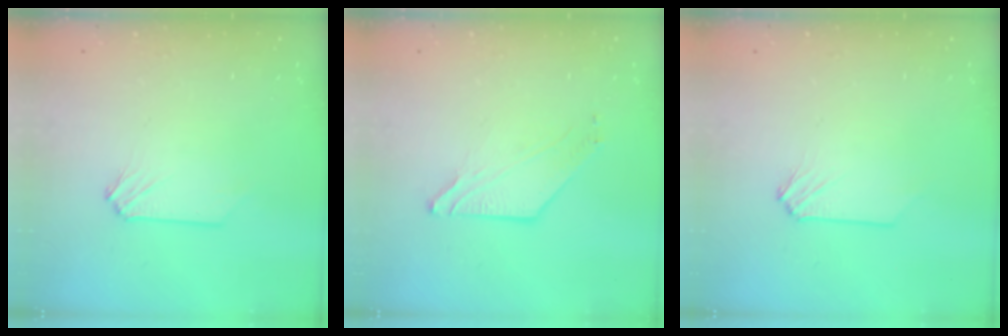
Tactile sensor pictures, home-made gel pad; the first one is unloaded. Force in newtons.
{"total": 4.5, "press": 4.5, "slide": 0.5}
{"total": 0.0}